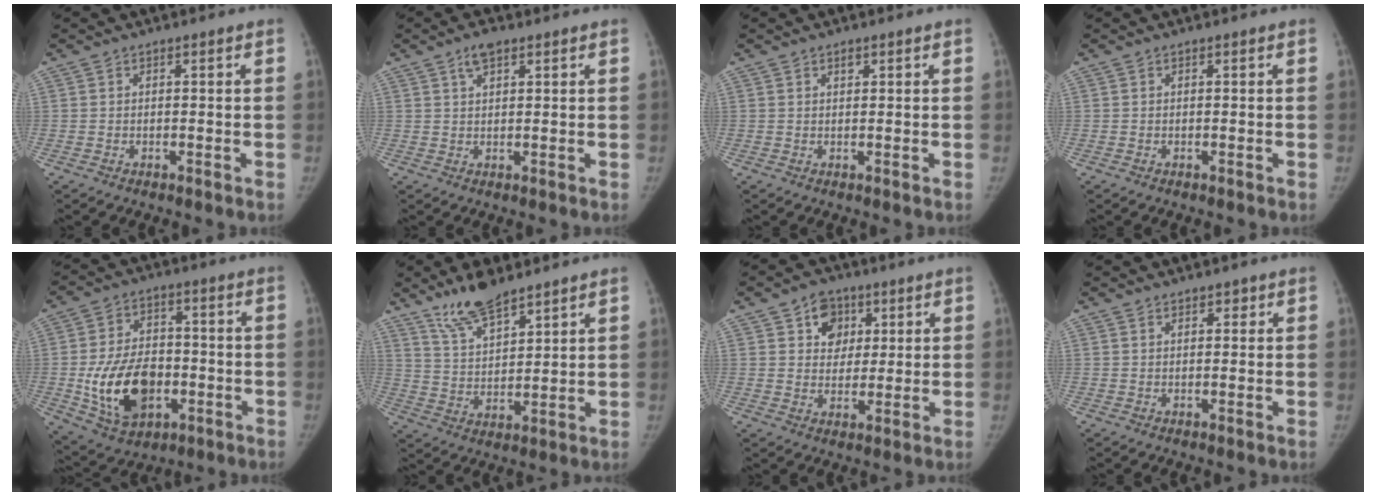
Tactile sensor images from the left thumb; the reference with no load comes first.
{"total": 3.5, "force": [2.1, 1.6, 2.4], "torque": [-0.038, -0.002, 0.039]}
{"total": 1.2, "force": [0.7, 0.6, 0.7], "torque": [-0.007, -0.003, 0.011]}
{"total": 0.0}
{"total": 16.0, "force": [-3.4, 10.7, 11.5], "torque": [-0.176, 0.011, -0.044]}
{"total": 9.8, "force": [7.8, 3.1, 5.2], "torque": [-0.082, -0.045, 0.156]}
{"total": 7.4, "force": [3.1, 6.0, 3.2], "torque": [-0.013, -0.008, 0.047]}
{"total": 1.7, "force": [1.1, 0.9, 0.8], "torque": [0.000, -0.005, 0.014]}